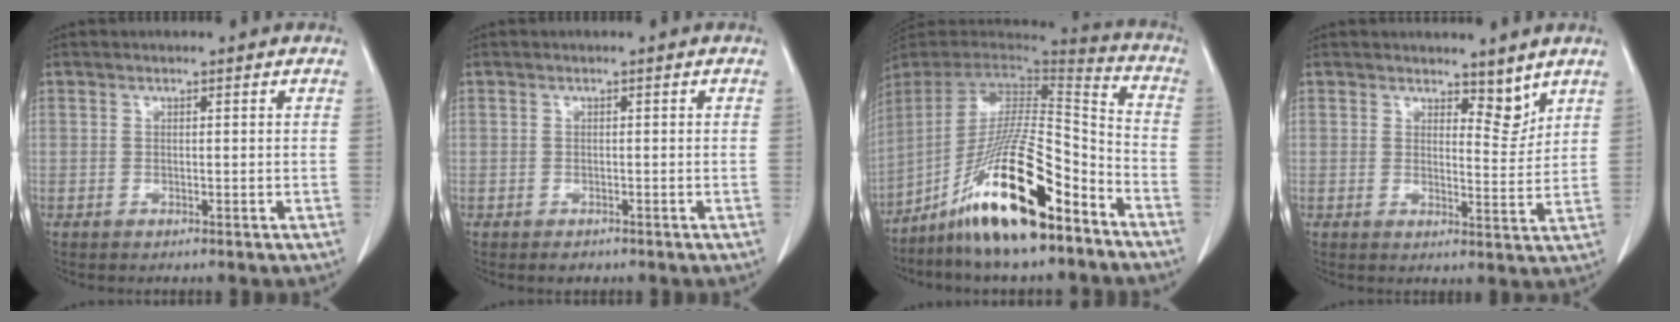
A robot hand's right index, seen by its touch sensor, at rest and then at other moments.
{"total": 1.4, "force": [-1.0, 0.9, 0.5], "torque": [-0.009, 0.000, -0.011]}
{"total": 21.4, "force": [-13.2, 3.3, 16.5], "torque": [-0.312, -0.018, -0.236]}
{"total": 3.8, "force": [3.1, 1.5, 1.6], "torque": [-0.013, -0.010, 0.050]}